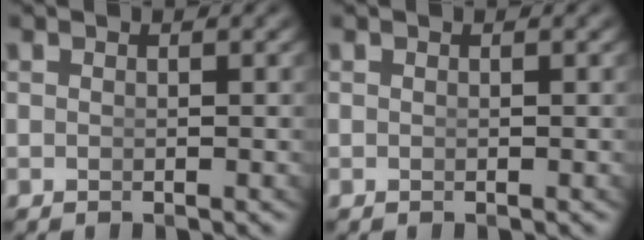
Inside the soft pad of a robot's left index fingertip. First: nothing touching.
{"total": 0.0}